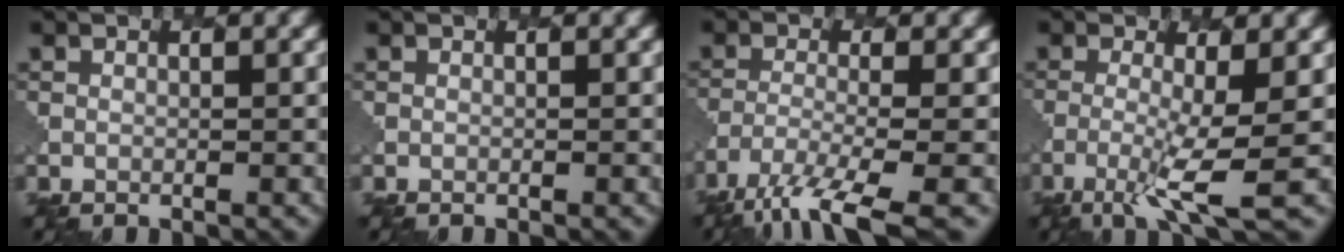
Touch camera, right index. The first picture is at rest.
{"total": 0.0}
{"total": 7.2, "force": [-5.0, 1.7, 5.0], "torque": [-0.089, -0.015, -0.092]}
{"total": 4.9, "force": [-1.7, 0.7, 4.5], "torque": [-0.091, -0.008, -0.039]}